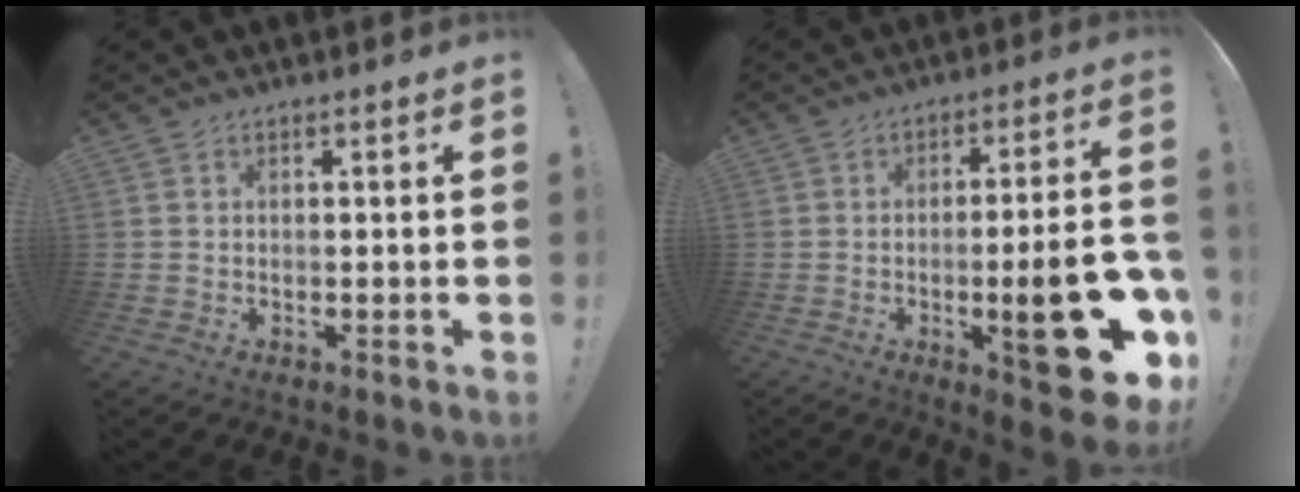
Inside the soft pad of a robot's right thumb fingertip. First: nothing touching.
{"total": 21.1, "force": [-6.4, 5.5, 19.3], "torque": [-0.254, 0.017, -0.086]}